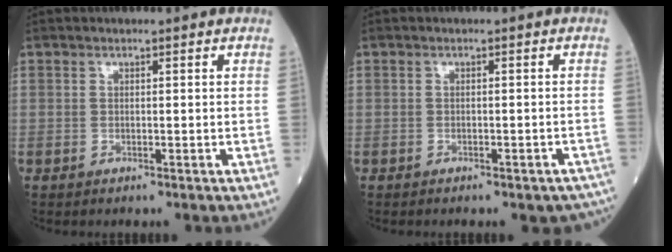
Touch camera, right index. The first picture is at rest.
{"total": 6.4, "force": [-5.4, 2.3, 2.7], "torque": [-0.021, 0.002, -0.056]}